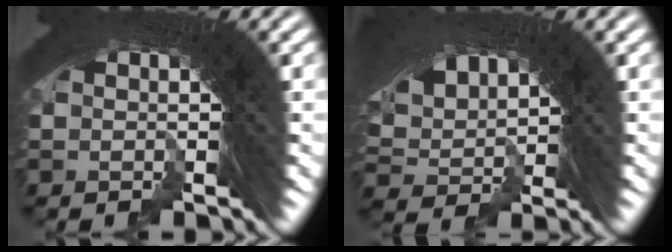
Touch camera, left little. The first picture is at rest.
{"total": 5.2, "force": [-0.3, 3.9, 3.4], "torque": [-0.095, -0.017, 0.006]}